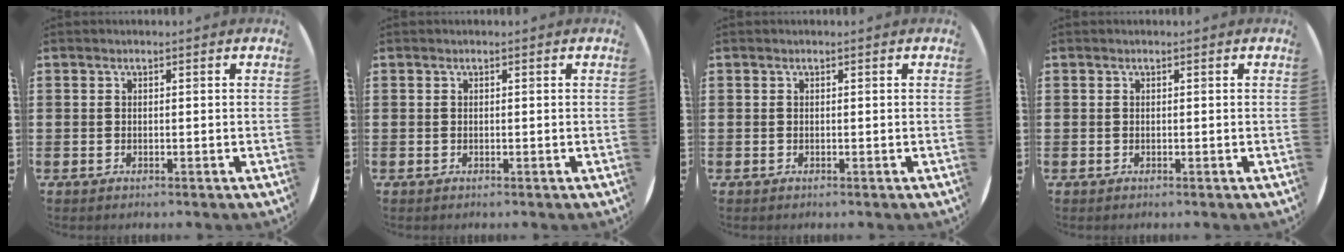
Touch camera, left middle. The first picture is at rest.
{"total": 0.0}
{"total": 0.0}
{"total": 0.0}